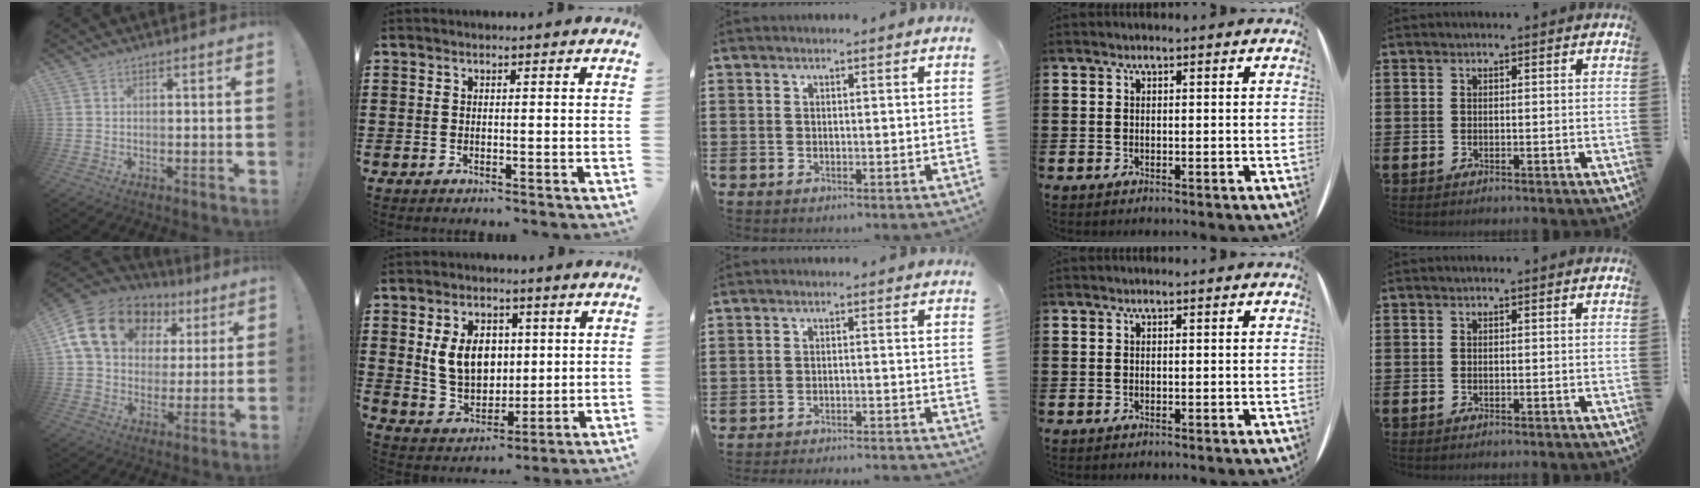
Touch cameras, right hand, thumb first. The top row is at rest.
{"thumb": {"total": 20.5, "force": [7.8, 14.6, 12.0], "torque": [-0.206, -0.015, 0.156]}, "index": {"total": 7.8, "force": [1.6, 5.7, 5.1], "torque": [-0.114, 0.007, 0.024]}, "middle": {"total": 3.0, "force": [-3.0, -0.2, 0.2], "torque": [-0.006, 0.002, -0.063]}}